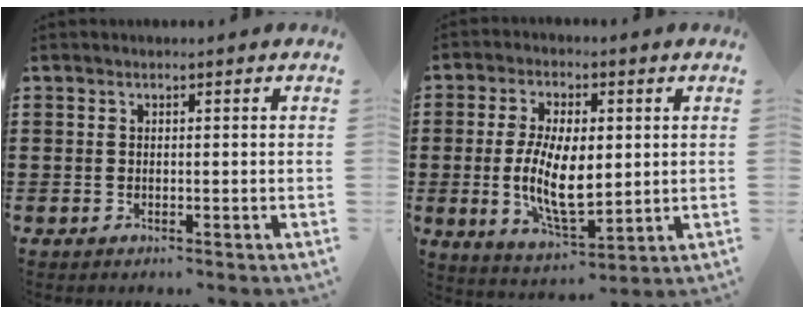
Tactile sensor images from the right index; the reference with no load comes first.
{"total": 10.2, "force": [0.0, 4.7, 9.1], "torque": [-0.184, -0.001, -0.002]}